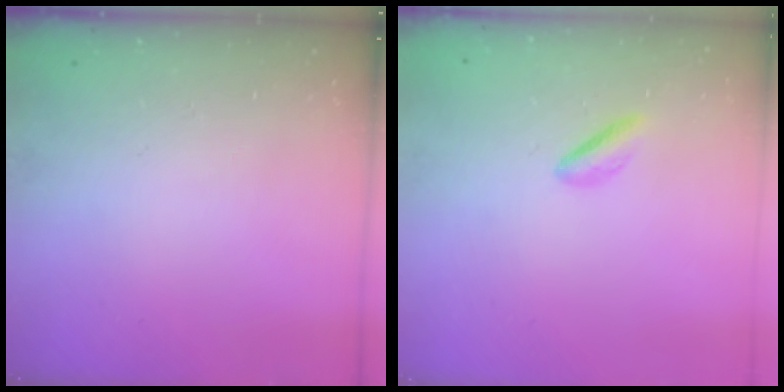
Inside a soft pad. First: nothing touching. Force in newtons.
{"total": 1.8, "press": 1.5, "slide": 0.9}